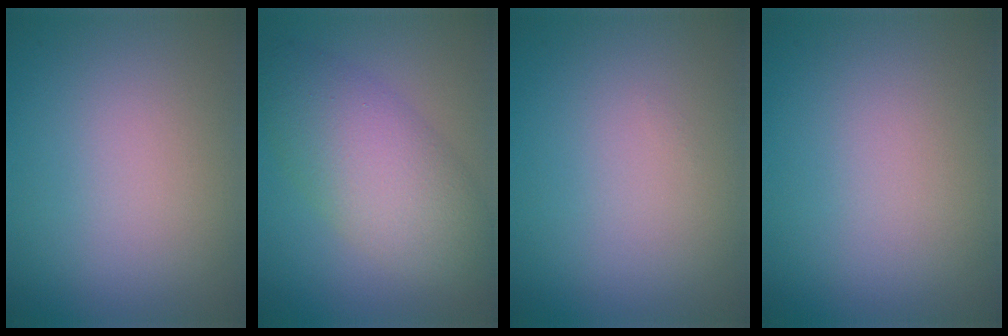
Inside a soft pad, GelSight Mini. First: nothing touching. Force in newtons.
{"total": 6.6, "press": 6.6, "slide": 0.1}
{"total": 0.0}
{"total": 0.0}